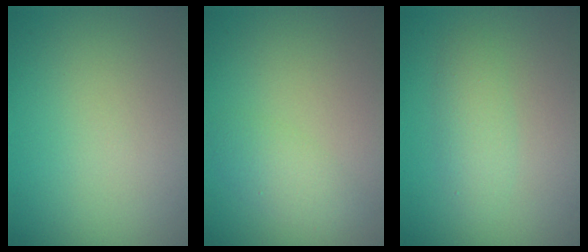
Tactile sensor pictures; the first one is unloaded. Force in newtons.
{"total": 1.9, "press": 1.9, "slide": 0.1}
{"total": 1.9, "press": 1.9, "slide": 0.0}